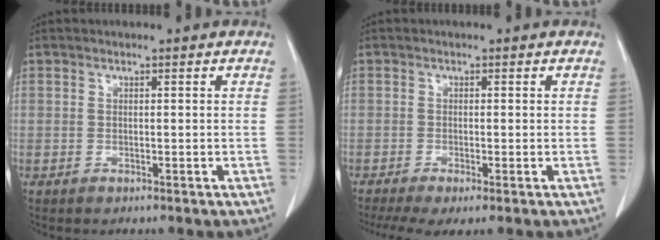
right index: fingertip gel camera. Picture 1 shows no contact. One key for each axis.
{"total": 5.8, "fx": -3.9, "fy": 1.2, "fz": 4.1, "tx": -0.068, "ty": -0.015, "tz": -0.066}